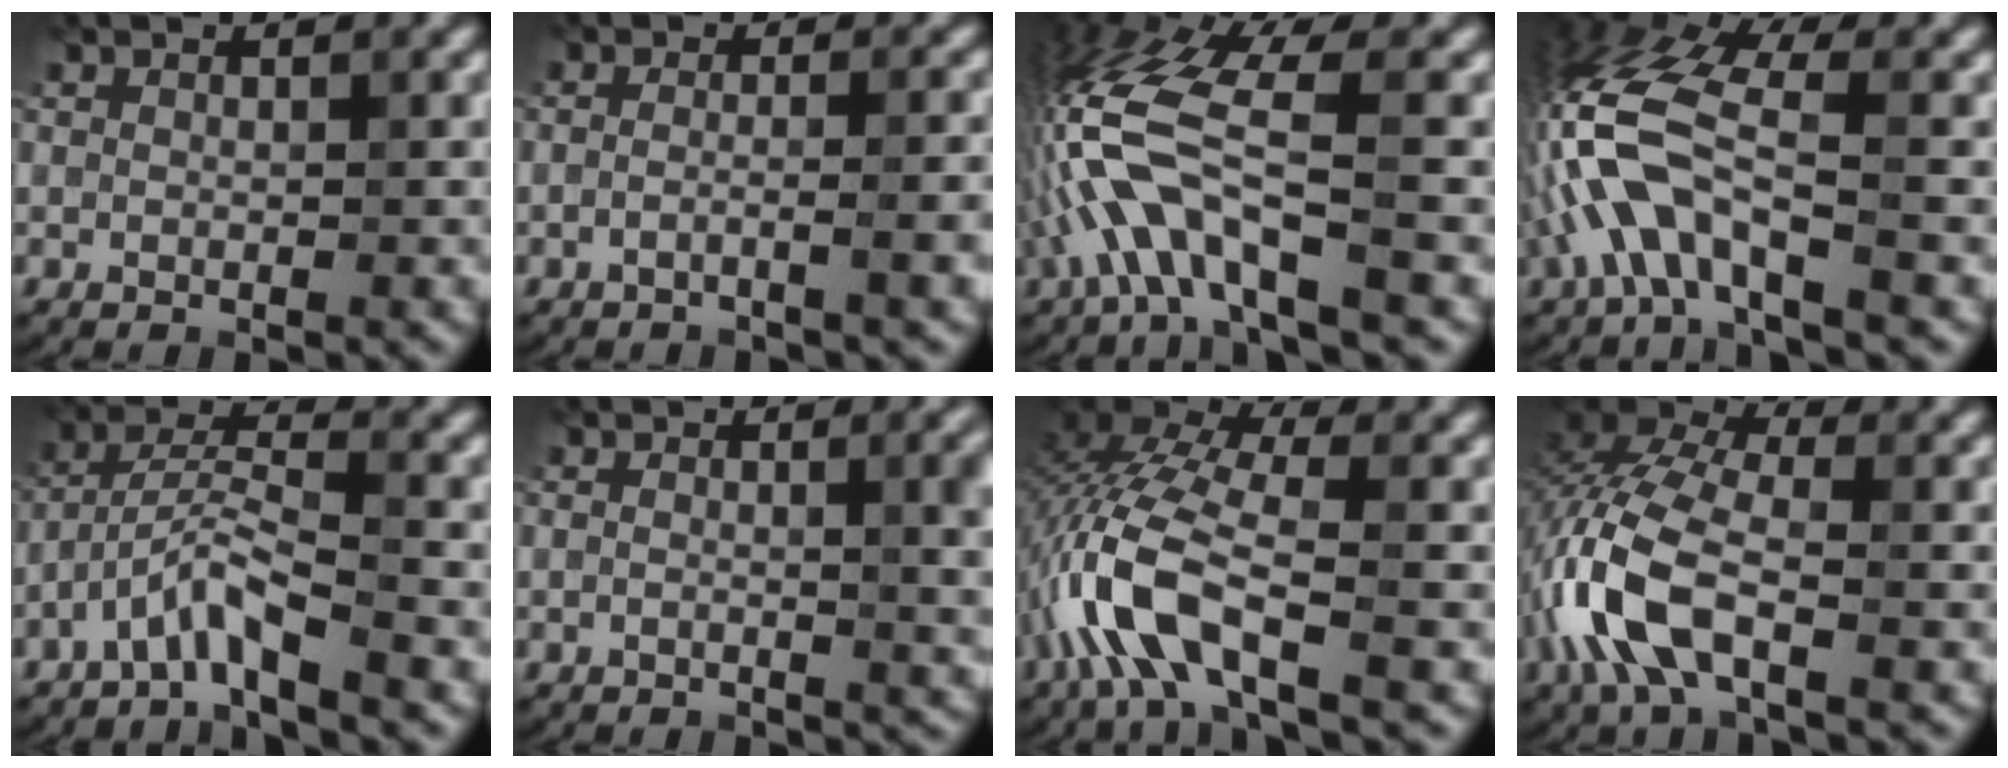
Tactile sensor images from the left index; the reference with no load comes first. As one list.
[{"total": 2.8, "force": [-1.3, 0.7, 2.5], "torque": [-0.034, 0.003, -0.033]}, {"total": 8.1, "force": [-2.4, 2.5, 7.3], "torque": [-0.169, 0.015, -0.057]}, {"total": 8.0, "force": [-2.6, 3.1, 6.9], "torque": [-0.160, 0.017, -0.060]}, {"total": 3.8, "force": [-2.7, 0.4, 2.6], "torque": [-0.059, 0.014, -0.059]}, {"total": 5.7, "force": [0.3, 2.2, 5.3], "torque": [-0.046, 0.009, -0.002]}, {"total": 8.5, "force": [-3.3, 3.3, 7.0], "torque": [-0.166, 0.013, -0.078]}, {"total": 8.6, "force": [-3.0, 4.1, 6.9], "torque": [-0.169, 0.009, -0.074]}]